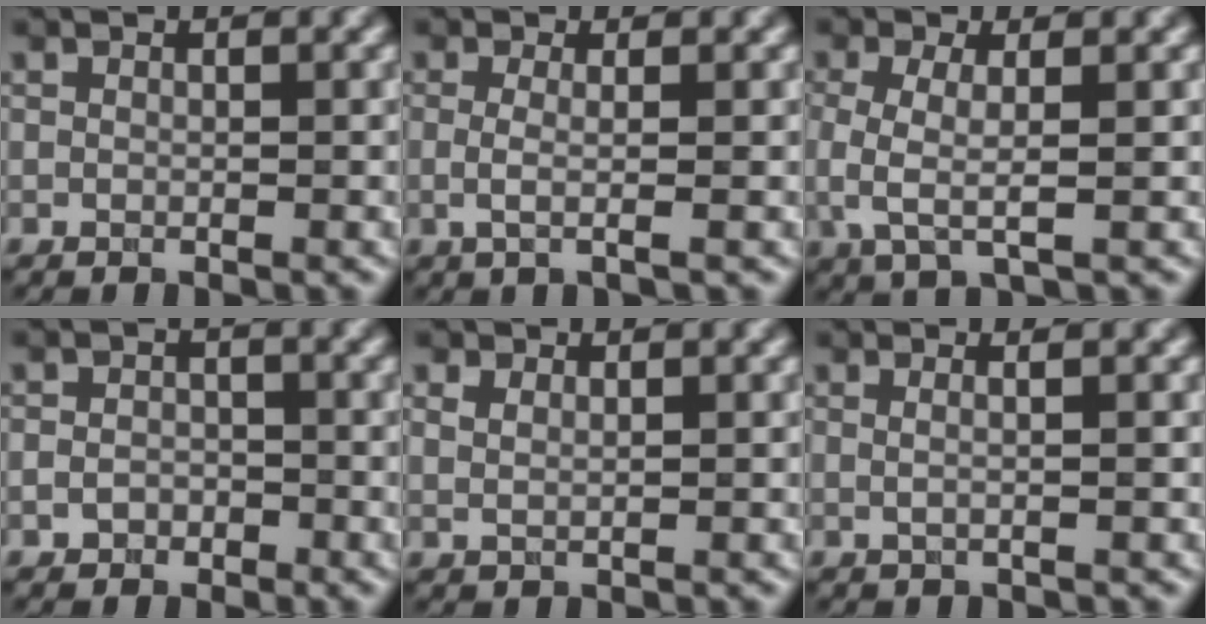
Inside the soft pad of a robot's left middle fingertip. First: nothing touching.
{"total": 2.2, "force": [-0.1, 0.7, 2.1], "torque": [-0.037, -0.006, -0.008]}
{"total": 3.4, "force": [-0.3, 1.2, 3.2], "torque": [-0.078, -0.008, -0.007]}
{"total": 1.7, "force": [-0.8, 1.3, 0.7], "torque": [-0.007, 0.000, -0.018]}
{"total": 1.3, "force": [0.8, 0.8, 0.8], "torque": [-0.016, -0.002, 0.020]}
{"total": 2.4, "force": [0.8, 1.1, 2.0], "torque": [-0.014, 0.001, -0.017]}